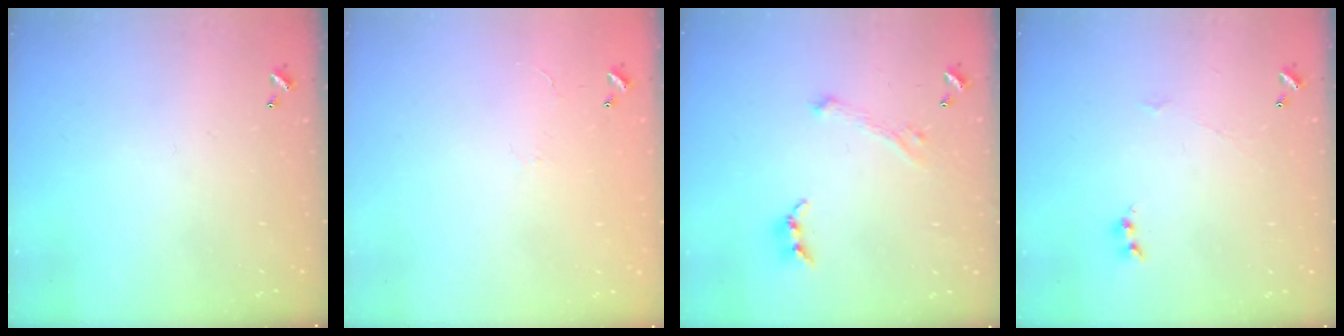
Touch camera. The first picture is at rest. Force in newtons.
{"total": 7.7, "press": 7.7, "slide": 0.6}
{"total": 1.8, "press": 1.7, "slide": 0.6}
{"total": 1.2, "press": 1.1, "slide": 0.4}